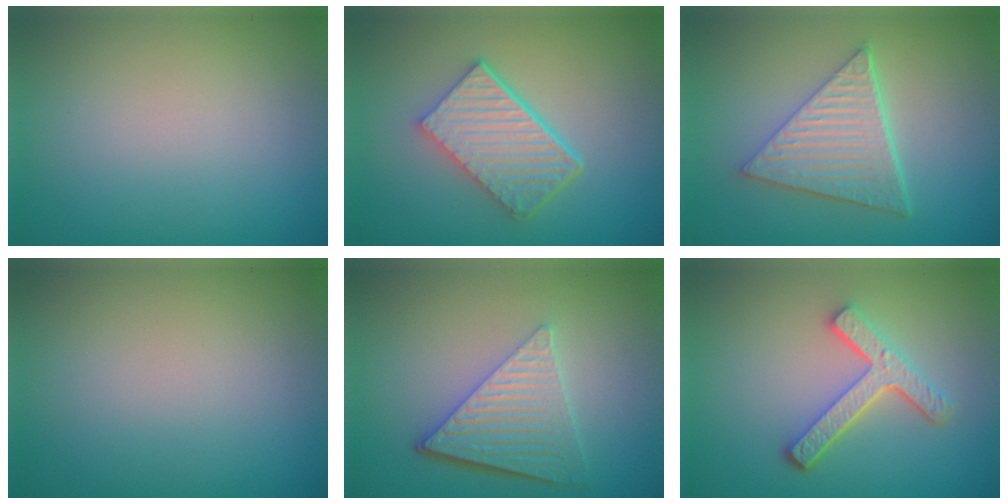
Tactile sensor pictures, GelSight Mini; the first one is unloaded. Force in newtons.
{"total": 5.9, "press": 4.3, "slide": 4.1}
{"total": 6.1, "press": 4.6, "slide": 4.1}
{"total": 0.0}
{"total": 6.2, "press": 4.4, "slide": 4.4}
{"total": 4.4, "press": 3.3, "slide": 2.9}